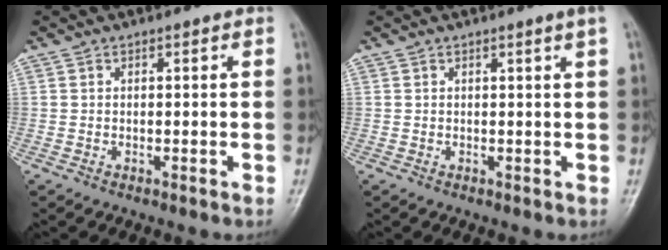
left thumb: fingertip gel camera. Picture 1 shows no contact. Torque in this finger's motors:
{"motor_torque": [-0.24, -0.08, -0.05, 0.38, 0.07]}